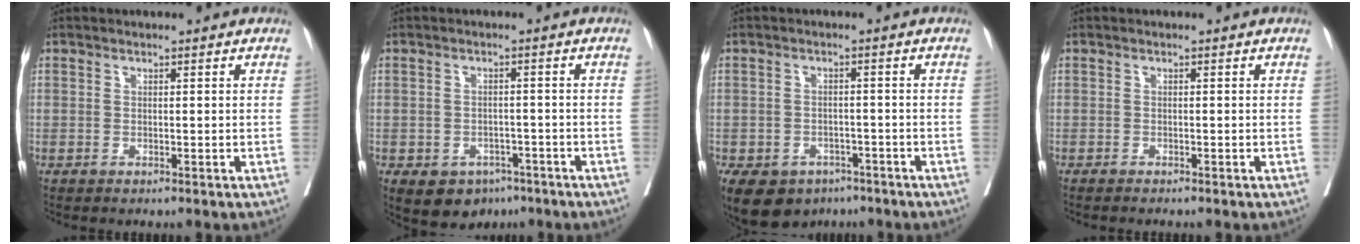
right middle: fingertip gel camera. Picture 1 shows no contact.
{"total": 7.3, "force": [-4.3, 5.2, 2.6], "torque": [-0.038, 0.007, -0.055]}
{"total": 12.9, "force": [-7.5, 9.2, 4.9], "torque": [-0.135, -0.010, -0.100]}
{"total": 1.6, "force": [-1.4, 0.0, 0.8], "torque": [-0.011, 0.000, -0.019]}